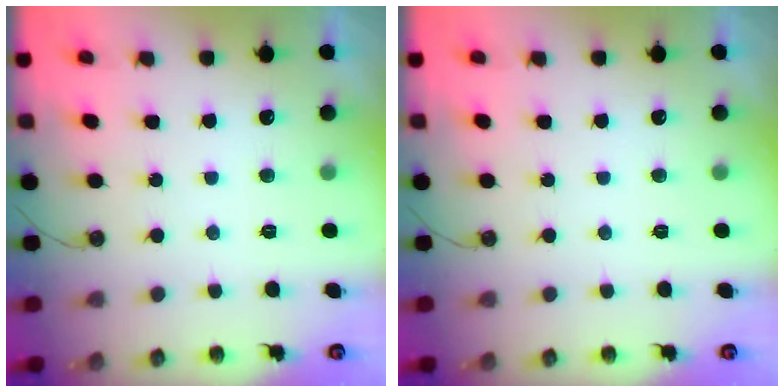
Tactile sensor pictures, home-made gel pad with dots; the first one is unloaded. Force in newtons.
{"total": 0.0}